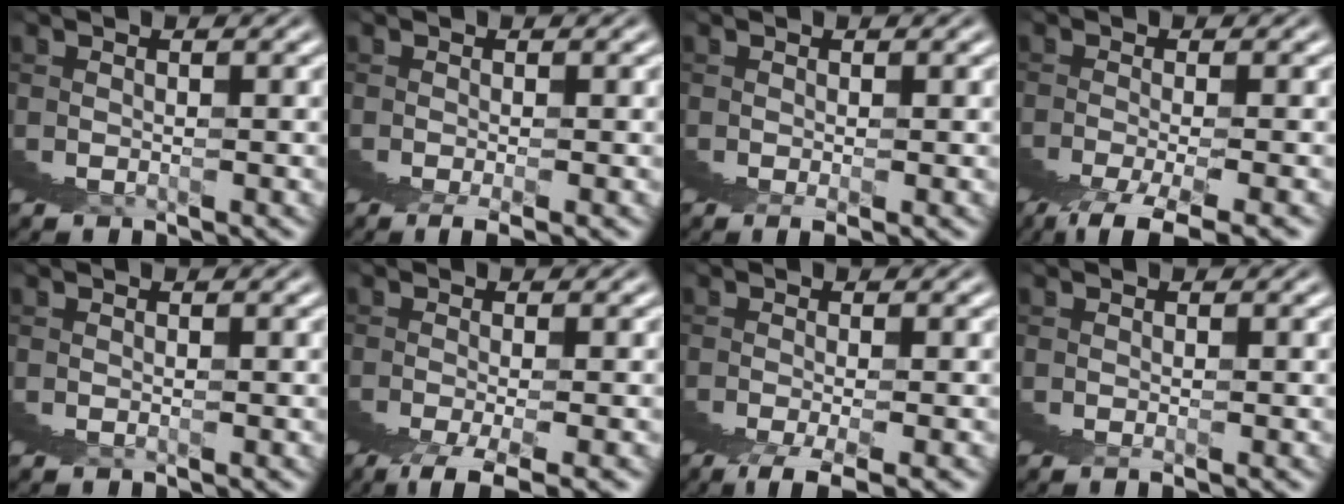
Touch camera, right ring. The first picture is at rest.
{"total": 2.0, "force": [1.3, -1.5, 0.2], "torque": [0.012, 0.024, 0.012]}
{"total": 2.1, "force": [1.4, -1.5, -0.1], "torque": [0.015, 0.021, 0.016]}
{"total": 2.2, "force": [-0.5, -2.0, 0.7], "torque": [-0.015, 0.012, -0.008]}
{"total": 0.0}
{"total": 2.0, "force": [0.2, -2.0, 0.5], "torque": [-0.002, 0.020, -0.003]}
{"total": 1.9, "force": [0.7, -1.7, 0.6], "torque": [0.003, 0.026, 0.002]}
{"total": 1.0, "force": [0.6, -0.8, -0.1], "torque": [0.006, 0.012, 0.007]}